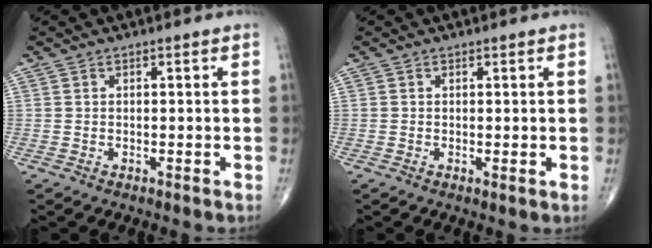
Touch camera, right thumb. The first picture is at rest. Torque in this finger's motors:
{"motor_torque": [-0.22, 0.13, 0.08, 0.09, -0.02]}